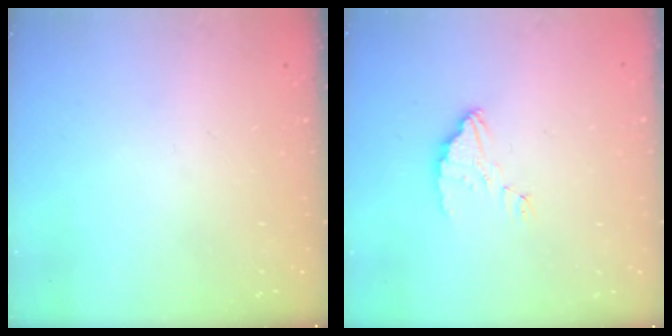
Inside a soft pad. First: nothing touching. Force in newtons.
{"total": 2.9, "press": 2.9, "slide": 0.2}